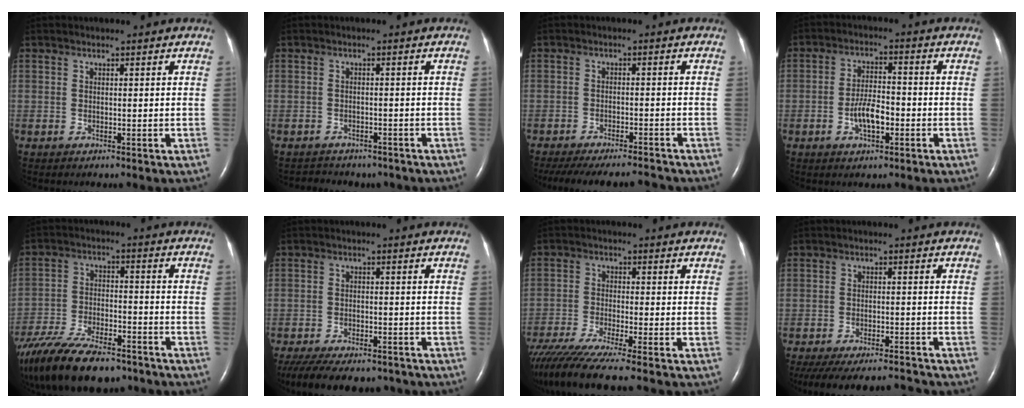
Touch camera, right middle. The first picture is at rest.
{"total": 6.8, "force": [-5.9, 3.1, 1.2], "torque": [-0.018, 0.005, -0.068]}
{"total": 13.8, "force": [-12.6, 2.3, 5.0], "torque": [-0.108, -0.009, -0.176]}
{"total": 5.5, "force": [-1.9, 2.0, 4.7], "torque": [-0.095, 0.006, -0.034]}
{"total": 21.4, "force": [-16.3, 7.1, 12.0], "torque": [-0.255, -0.033, -0.267]}
{"total": 15.6, "force": [-12.5, 5.9, 7.2], "torque": [-0.177, -0.020, -0.174]}
{"total": 11.0, "force": [-9.2, -1.0, 6.1], "torque": [-0.099, -0.034, -0.154]}
{"total": 13.5, "force": [-12.5, 2.2, 4.8], "torque": [-0.103, -0.007, -0.178]}